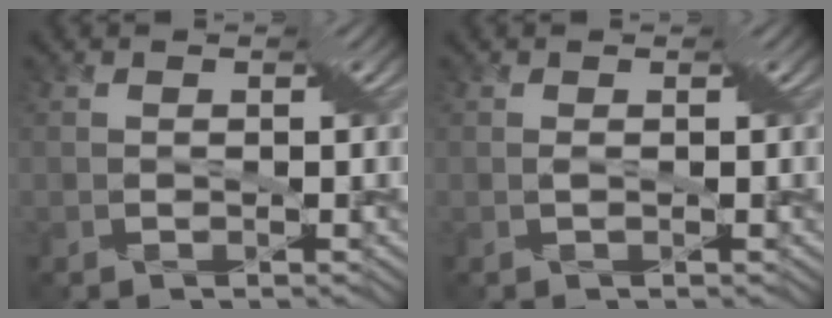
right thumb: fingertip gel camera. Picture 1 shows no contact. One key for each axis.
{"total": 0.7, "fx": 0.0, "fy": -0.1, "fz": 0.7, "tx": -0.024, "ty": -0.002, "tz": 0.001}